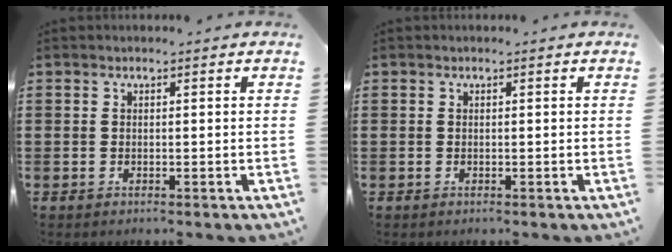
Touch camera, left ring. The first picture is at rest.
{"total": 0.0}